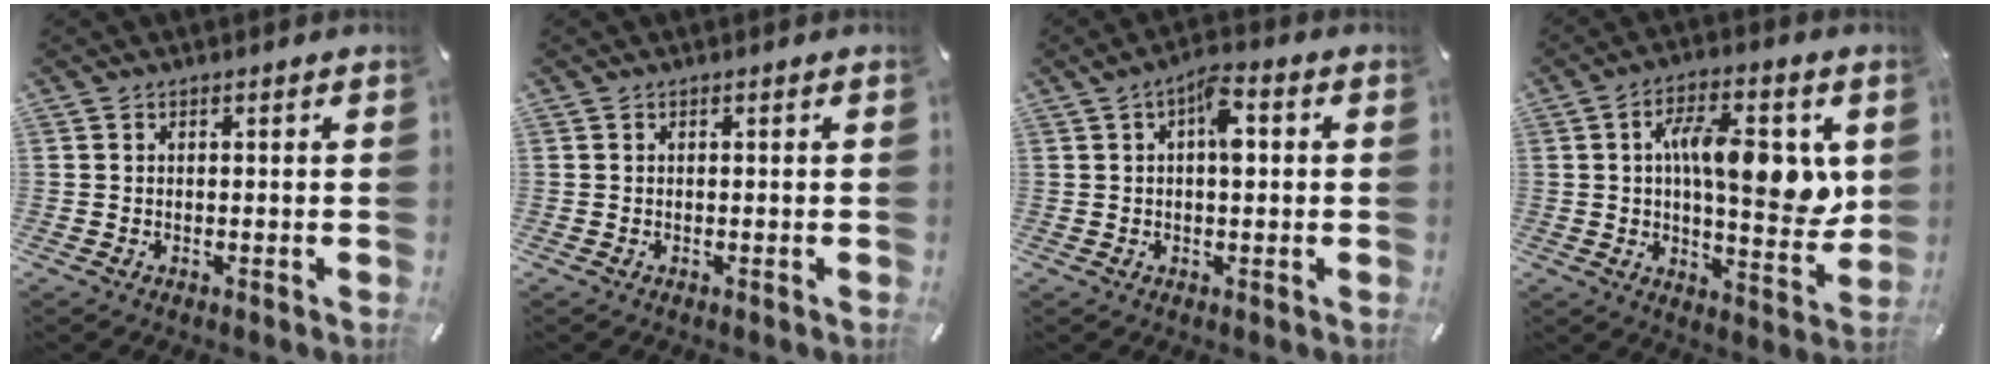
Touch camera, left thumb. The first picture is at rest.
{"total": 0.0}
{"total": 6.4, "force": [1.2, 3.1, 5.4], "torque": [-0.076, 0.003, 0.012]}
{"total": 15.8, "force": [3.5, 6.4, 14.1], "torque": [-0.193, -0.004, 0.050]}